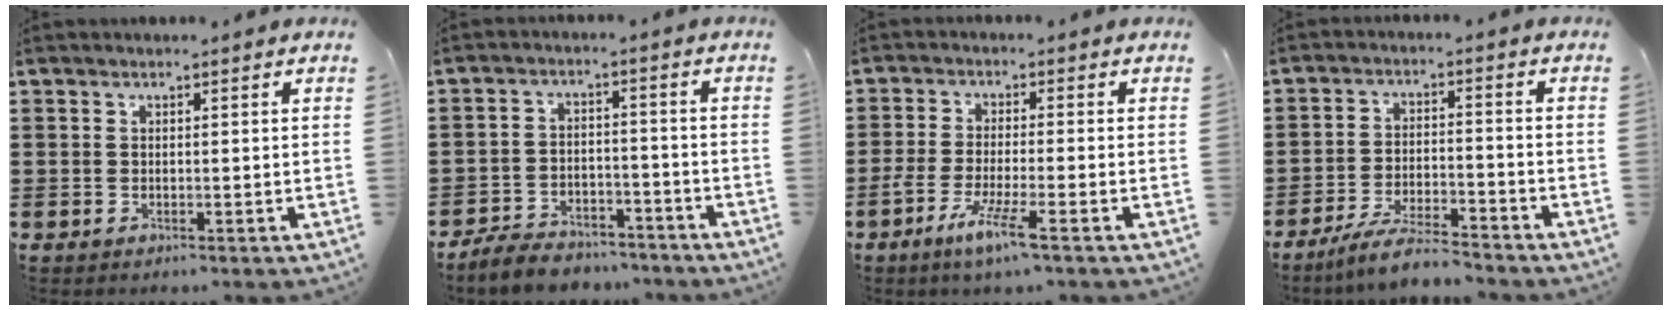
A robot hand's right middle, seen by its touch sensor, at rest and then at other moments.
{"total": 5.6, "force": [-5.4, 1.0, 1.0], "torque": [-0.028, 0.008, -0.108]}
{"total": 5.9, "force": [-3.6, 0.0, 4.6], "torque": [-0.103, -0.017, -0.071]}
{"total": 6.3, "force": [-5.7, 0.2, 2.5], "torque": [-0.059, -0.008, -0.111]}